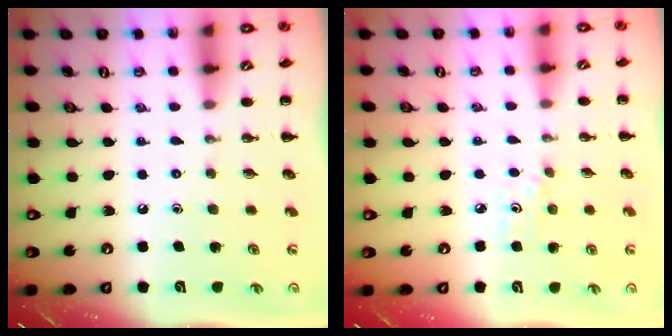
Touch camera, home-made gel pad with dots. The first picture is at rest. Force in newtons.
{"total": 3.3, "press": 3.1, "slide": 1.0}